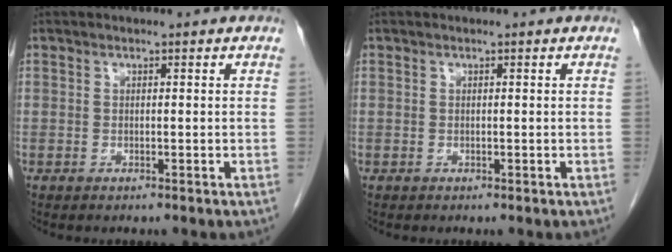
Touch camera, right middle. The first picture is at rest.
{"total": 0.0}